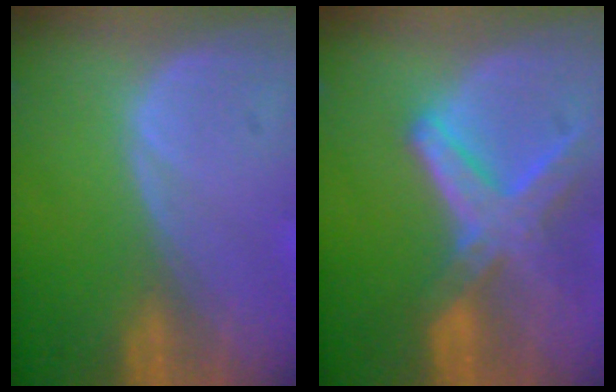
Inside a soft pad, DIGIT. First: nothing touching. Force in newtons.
{"total": 8.2, "press": 7.1, "slide": 4.1}